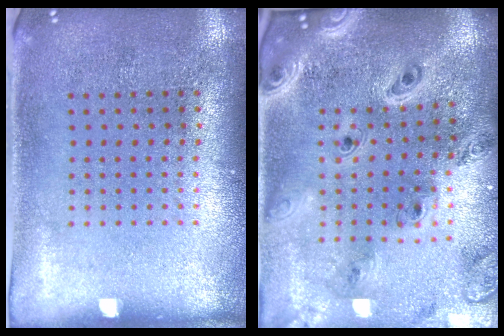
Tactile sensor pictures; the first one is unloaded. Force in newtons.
{"total": 2.8, "press": 2.4, "slide": 1.4}